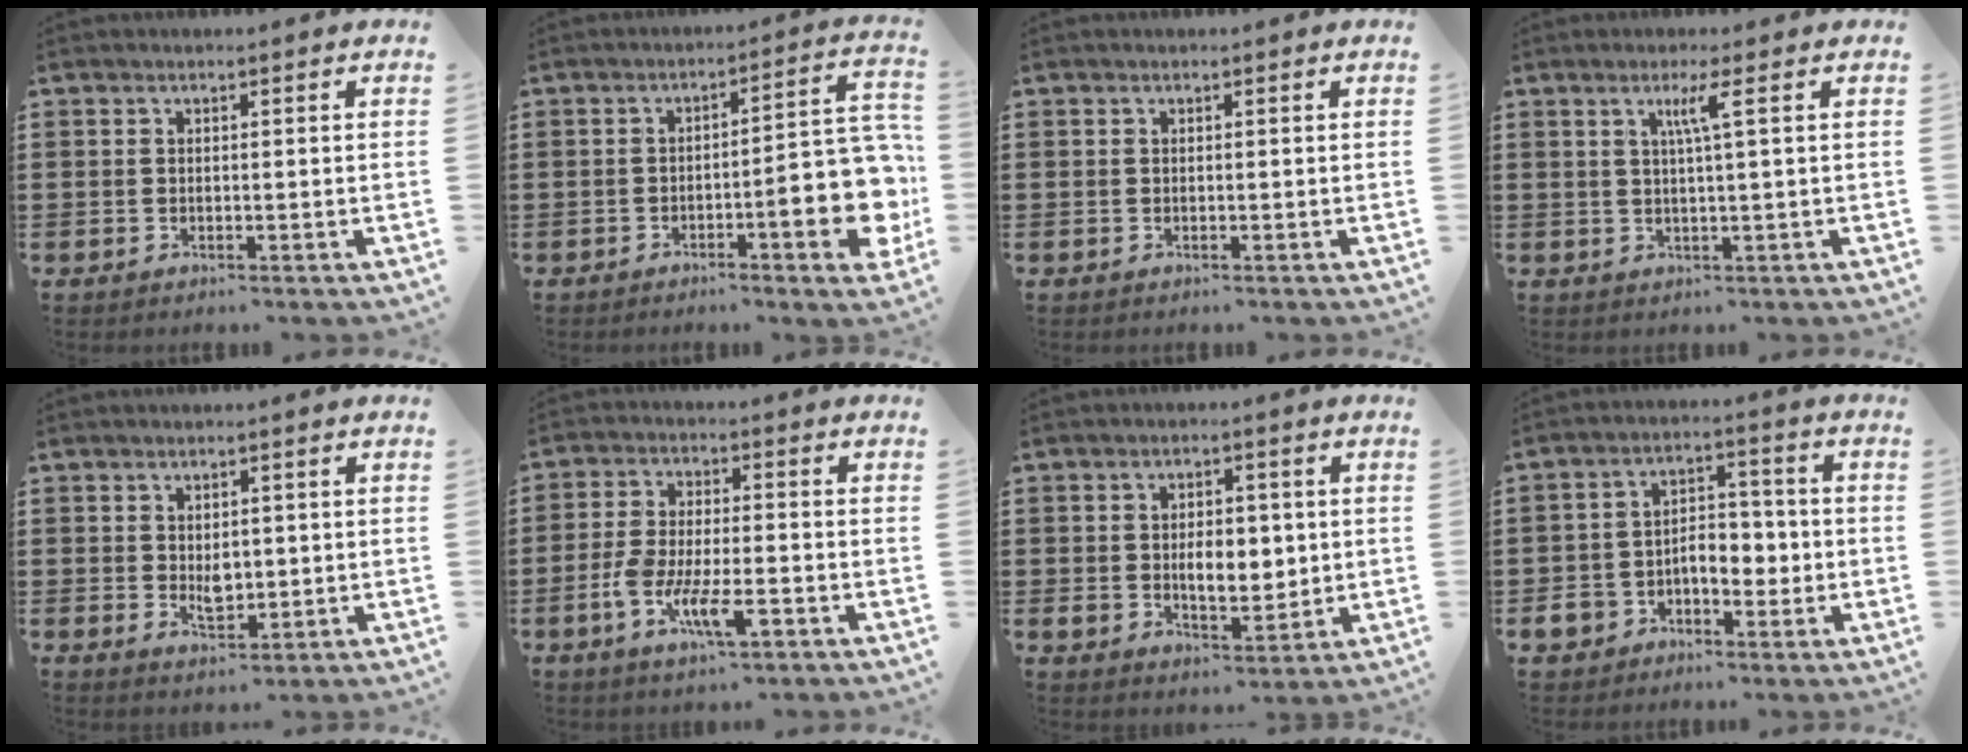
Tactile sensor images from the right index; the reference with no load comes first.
{"total": 10.9, "force": [-2.5, 2.8, 10.2], "torque": [-0.125, -0.020, -0.044]}
{"total": 0.0}
{"total": 3.3, "force": [1.0, -0.4, 3.1], "torque": [-0.061, -0.005, 0.014]}
{"total": 3.1, "force": [0.3, 1.9, 2.4], "torque": [-0.032, -0.001, 0.002]}
{"total": 8.3, "force": [-3.6, 2.9, 7.0], "torque": [-0.145, -0.009, -0.065]}
{"total": 6.1, "force": [0.2, 4.0, 4.7], "torque": [-0.075, 0.004, -0.005]}
{"total": 6.1, "force": [-2.0, 4.8, 3.2], "torque": [-0.063, 0.010, -0.041]}